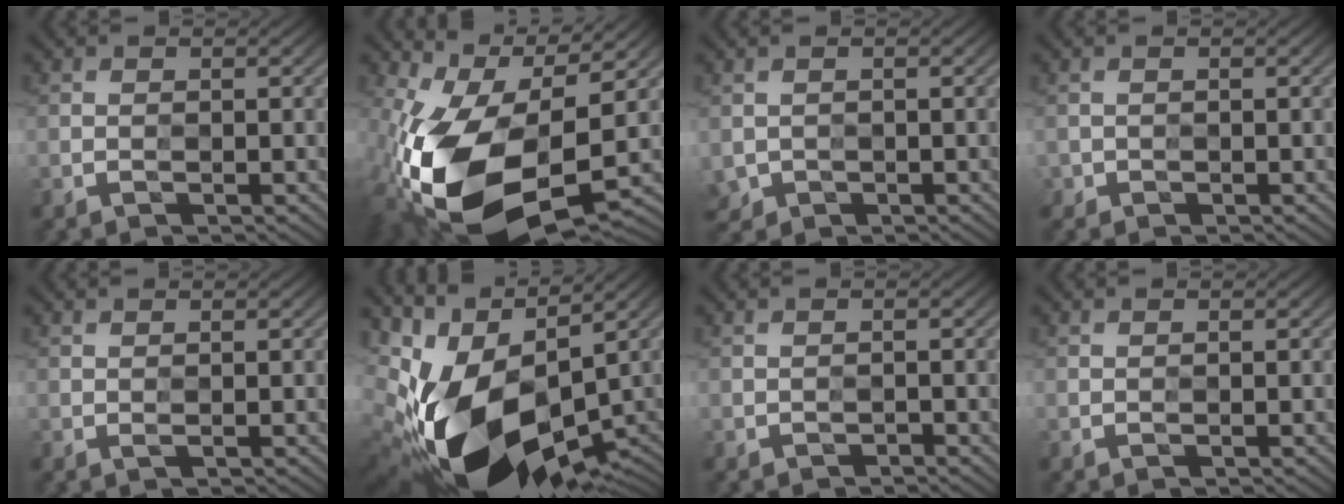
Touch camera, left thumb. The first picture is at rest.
{"total": 16.9, "force": [-3.9, 8.9, 13.9], "torque": [-0.297, -0.040, -0.054]}
{"total": 2.3, "force": [-0.8, 2.1, 0.7], "torque": [-0.031, -0.018, -0.013]}
{"total": 0.9, "force": [-0.5, 0.8, -0.2], "torque": [0.005, -0.005, -0.011]}
{"total": 0.8, "force": [0.6, -0.3, -0.4], "torque": [-0.001, -0.002, 0.010]}
{"total": 15.2, "force": [-1.2, 8.9, 12.2], "torque": [-0.239, -0.033, 0.013]}
{"total": 0.8, "force": [-0.5, 0.4, 0.5], "torque": [-0.007, 0.000, -0.008]}
{"total": 0.0}